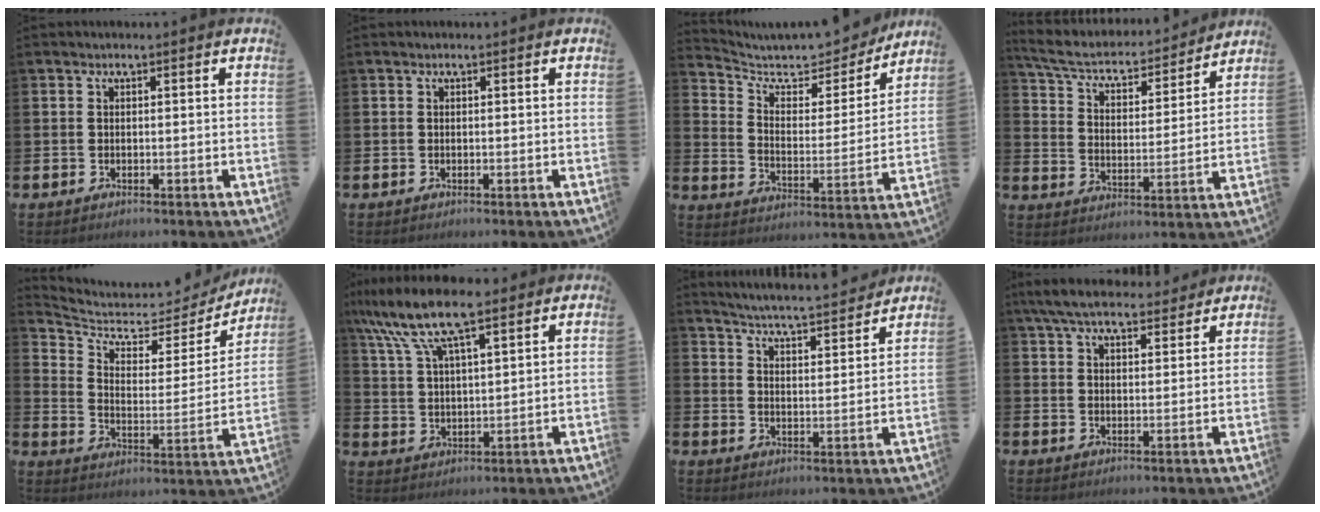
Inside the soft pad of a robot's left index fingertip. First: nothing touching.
{"total": 0.0}
{"total": 8.1, "force": [7.1, 2.7, 2.6], "torque": [-0.075, -0.053, 0.118]}
{"total": 5.9, "force": [5.3, 1.9, 2.0], "torque": [-0.070, -0.042, 0.084]}
{"total": 5.6, "force": [4.9, 2.4, 1.4], "torque": [-0.054, -0.046, 0.076]}
{"total": 10.9, "force": [8.5, 2.7, 6.2], "torque": [-0.142, -0.019, 0.152]}
{"total": 5.2, "force": [5.2, 0.0, 0.8], "torque": [-0.041, -0.045, 0.086]}
{"total": 6.5, "force": [6.0, 1.5, 1.9], "torque": [-0.054, -0.024, 0.108]}